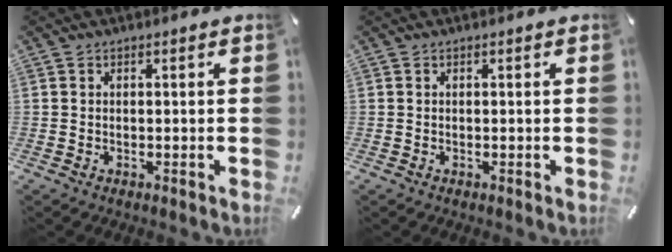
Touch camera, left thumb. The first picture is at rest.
{"total": 0.0}